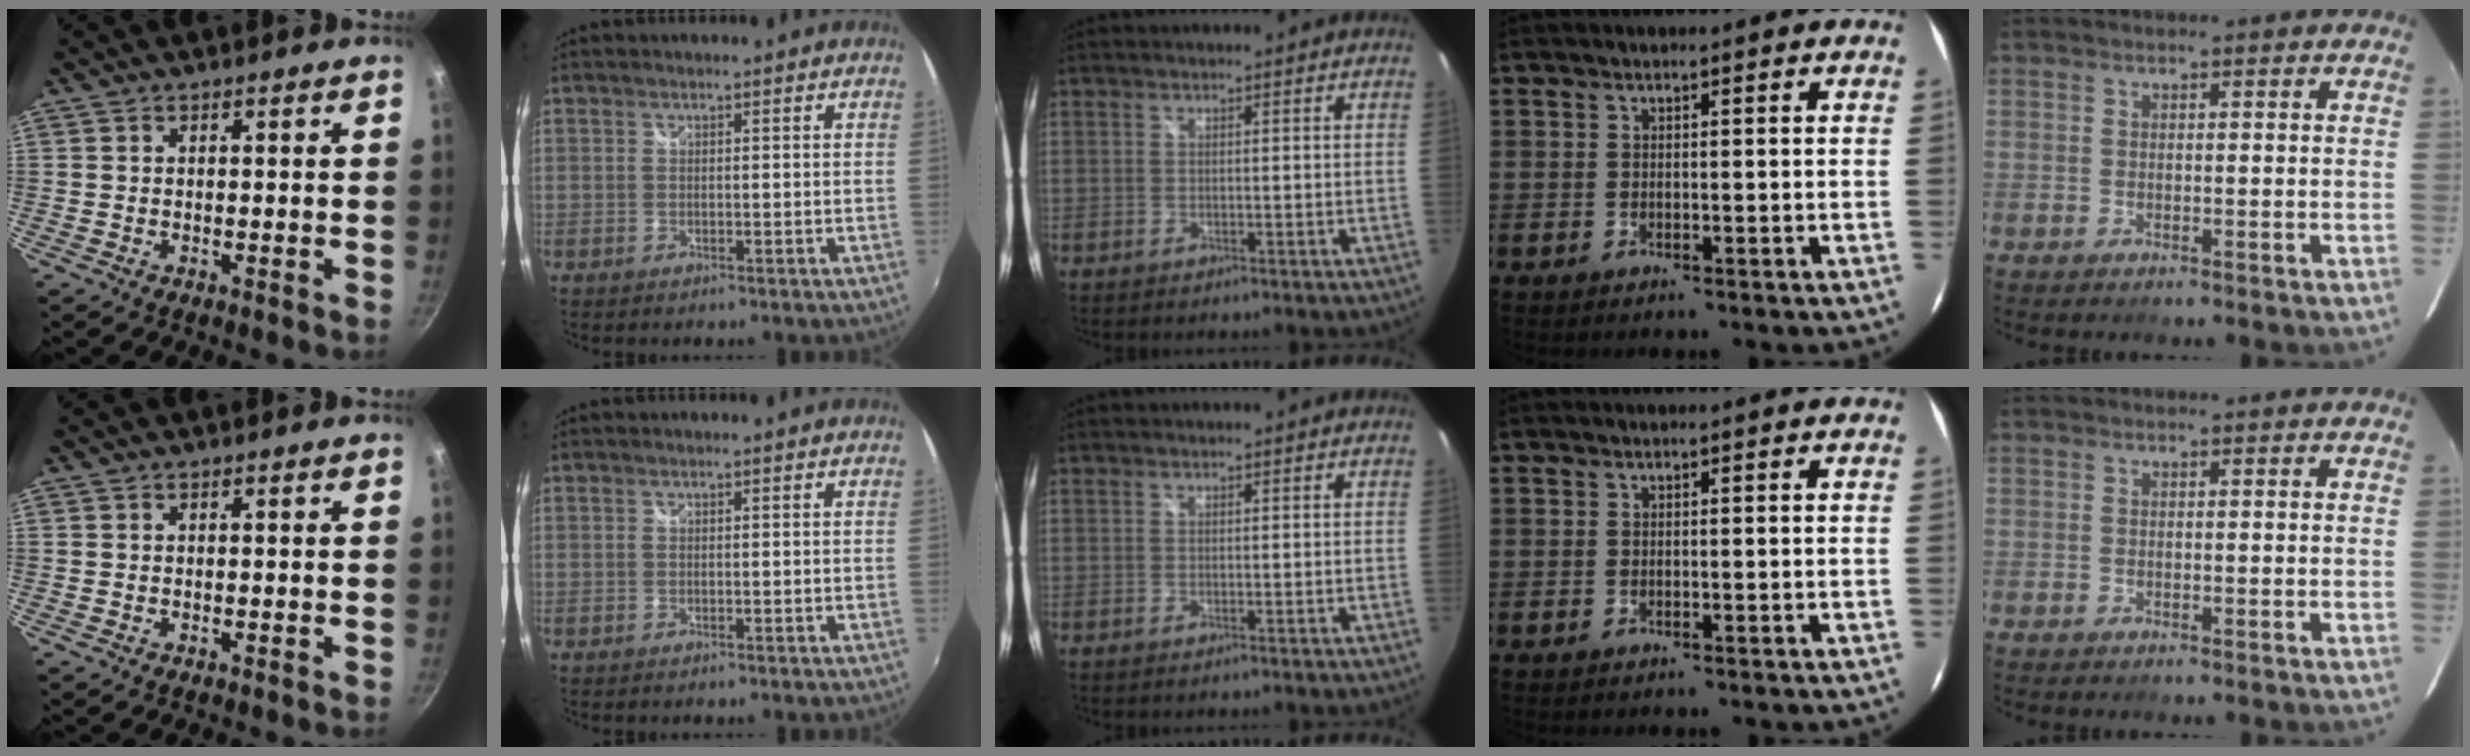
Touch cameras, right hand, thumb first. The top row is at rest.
{}